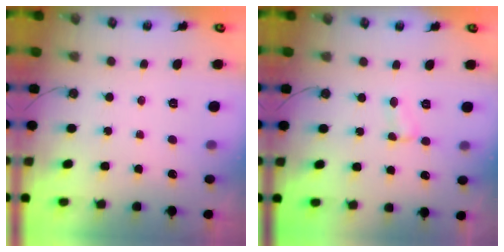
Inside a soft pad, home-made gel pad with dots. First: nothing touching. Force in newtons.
{"total": 3.5, "press": 3.4, "slide": 0.4}